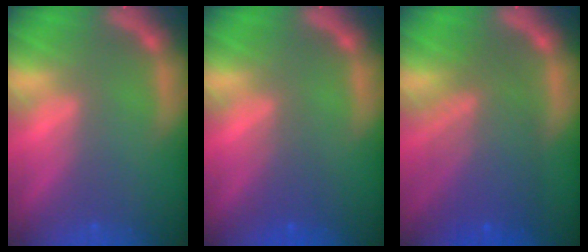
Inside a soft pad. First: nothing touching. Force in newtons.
{"total": 2.0}
{"total": 7.6}